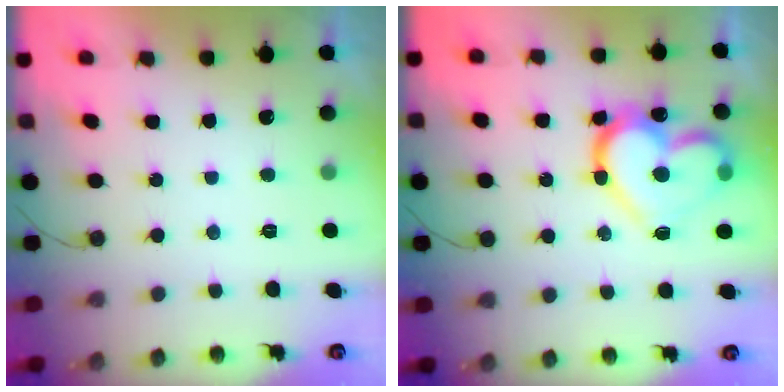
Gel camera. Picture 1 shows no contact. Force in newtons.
{"total": 19.3, "press": 19.2, "slide": 2.1}